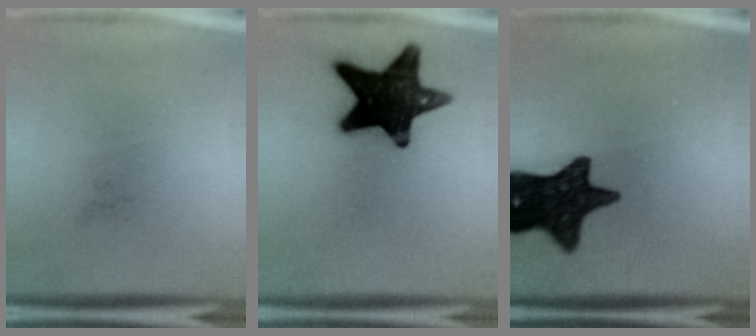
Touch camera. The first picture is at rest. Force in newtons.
{"total": 17.1}
{"total": 15.5}